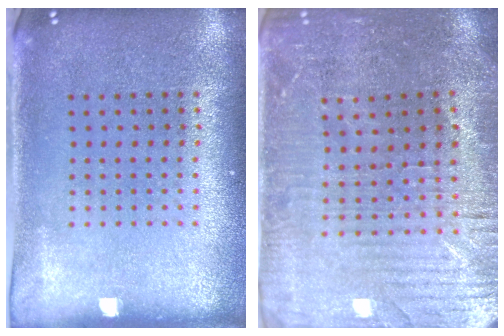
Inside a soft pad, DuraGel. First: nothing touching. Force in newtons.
{"total": 2.2, "press": 2.2, "slide": 0.5}